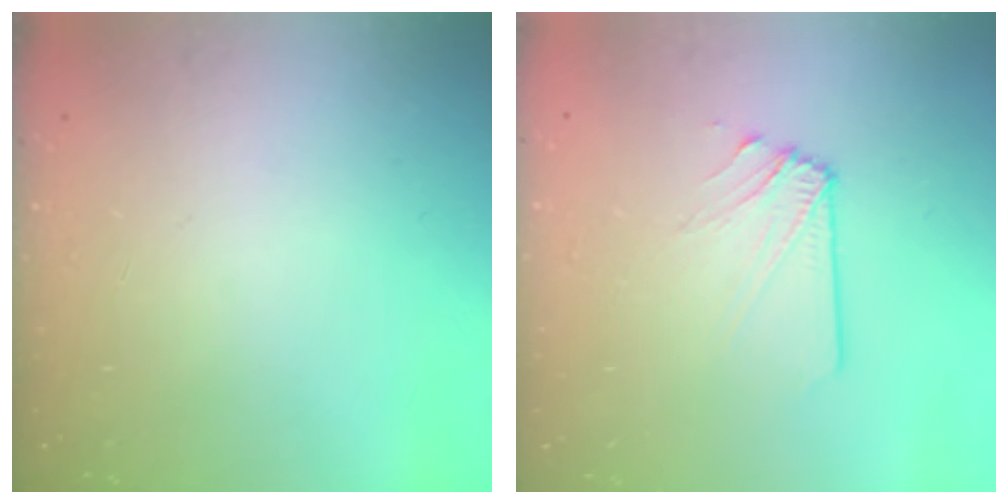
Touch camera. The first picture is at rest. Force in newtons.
{"total": 2.9, "press": 2.8, "slide": 0.5}